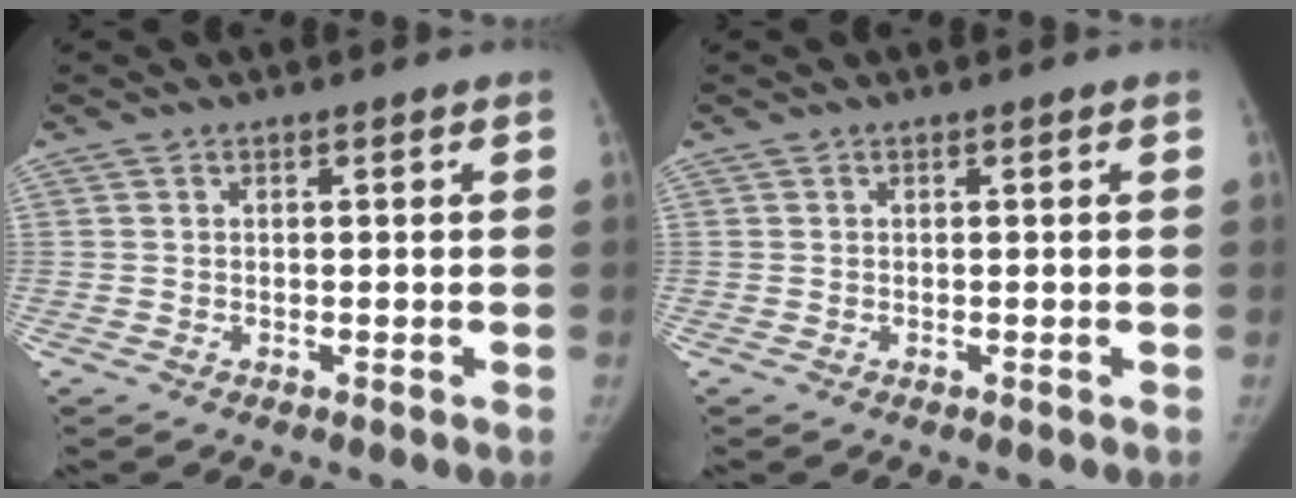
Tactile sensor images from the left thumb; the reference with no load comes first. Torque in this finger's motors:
{"motor_torque": [-0.02, 0.02, 0.18, -0.18, 0.00]}